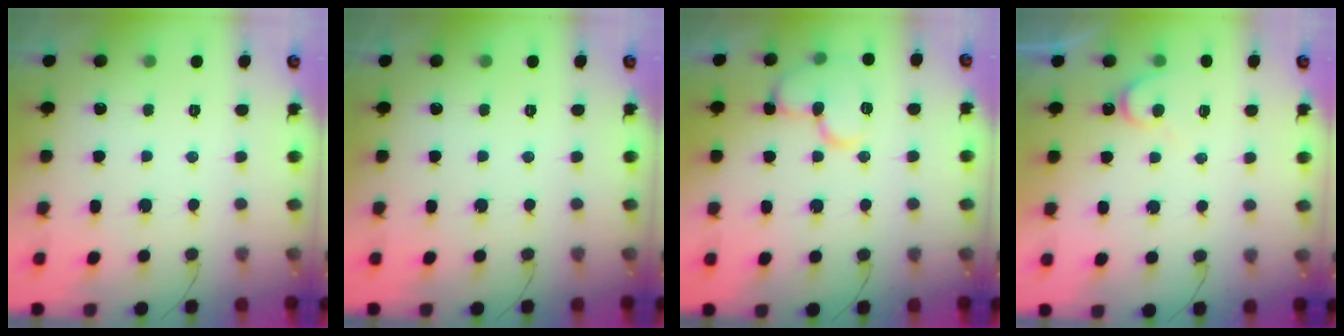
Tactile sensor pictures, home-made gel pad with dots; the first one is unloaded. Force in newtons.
{"total": 0.0}
{"total": 11.7, "press": 11.7, "slide": 1.0}
{"total": 5.4, "press": 5.4, "slide": 0.6}